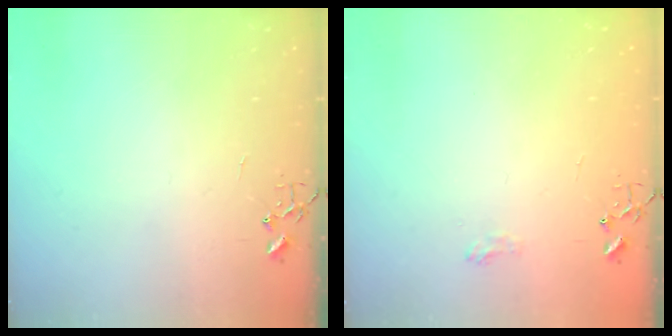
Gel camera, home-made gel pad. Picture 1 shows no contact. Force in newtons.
{"total": 6.3, "press": 6.3, "slide": 0.8}